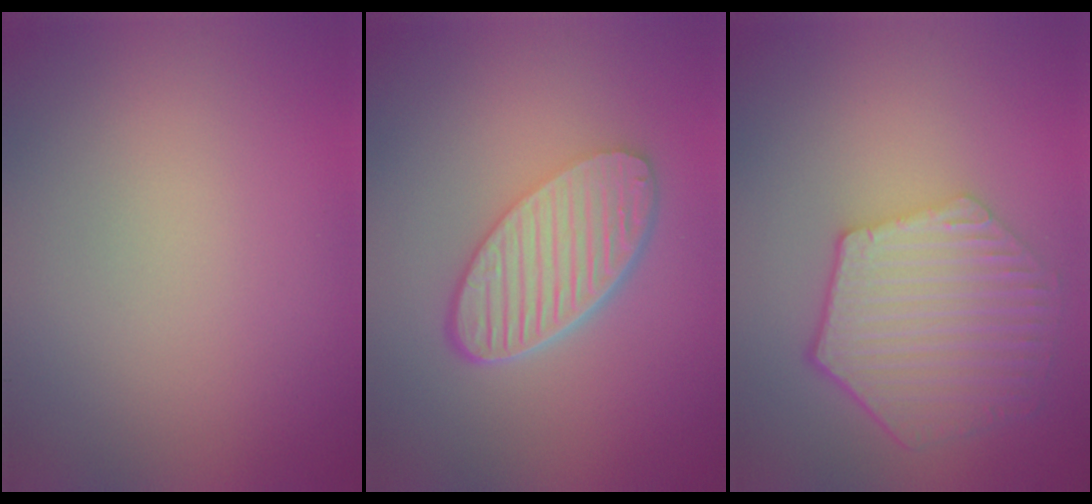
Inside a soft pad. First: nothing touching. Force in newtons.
{"total": 6.0, "press": 4.4, "slide": 4.1}
{"total": 6.6, "press": 5.0, "slide": 4.3}